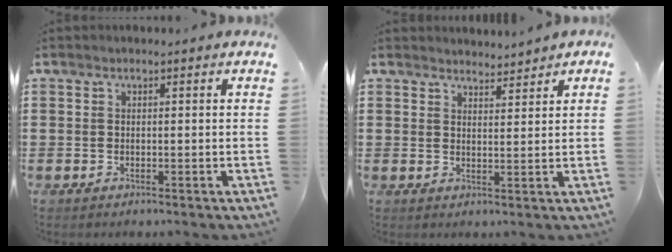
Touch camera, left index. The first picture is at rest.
{"total": 2.7, "force": [2.6, 0.5, -0.1], "torque": [-0.006, -0.004, 0.050]}